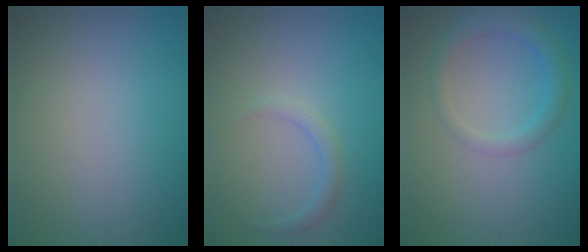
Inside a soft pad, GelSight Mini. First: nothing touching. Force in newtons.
{"total": 1.3, "press": 1.3, "slide": 0.1}
{"total": 2.7, "press": 2.7, "slide": 0.1}